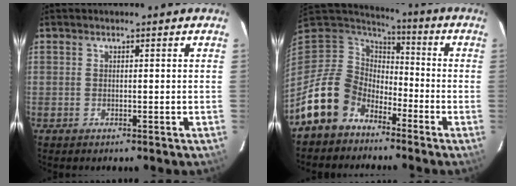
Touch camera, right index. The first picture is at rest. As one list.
[{"total": 13.7, "force": [-9.2, 9.3, 4.2], "torque": [-0.117, 0.018, -0.165]}]